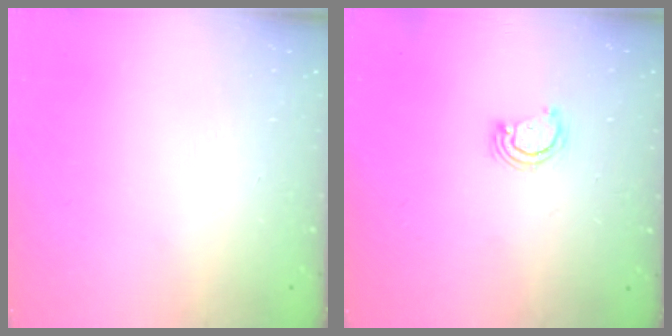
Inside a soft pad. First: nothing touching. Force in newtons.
{"total": 2.6, "press": 2.6, "slide": 0.3}